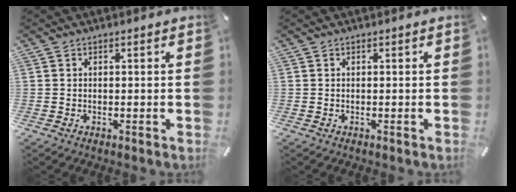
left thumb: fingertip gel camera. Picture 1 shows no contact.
{"total": 0.0}